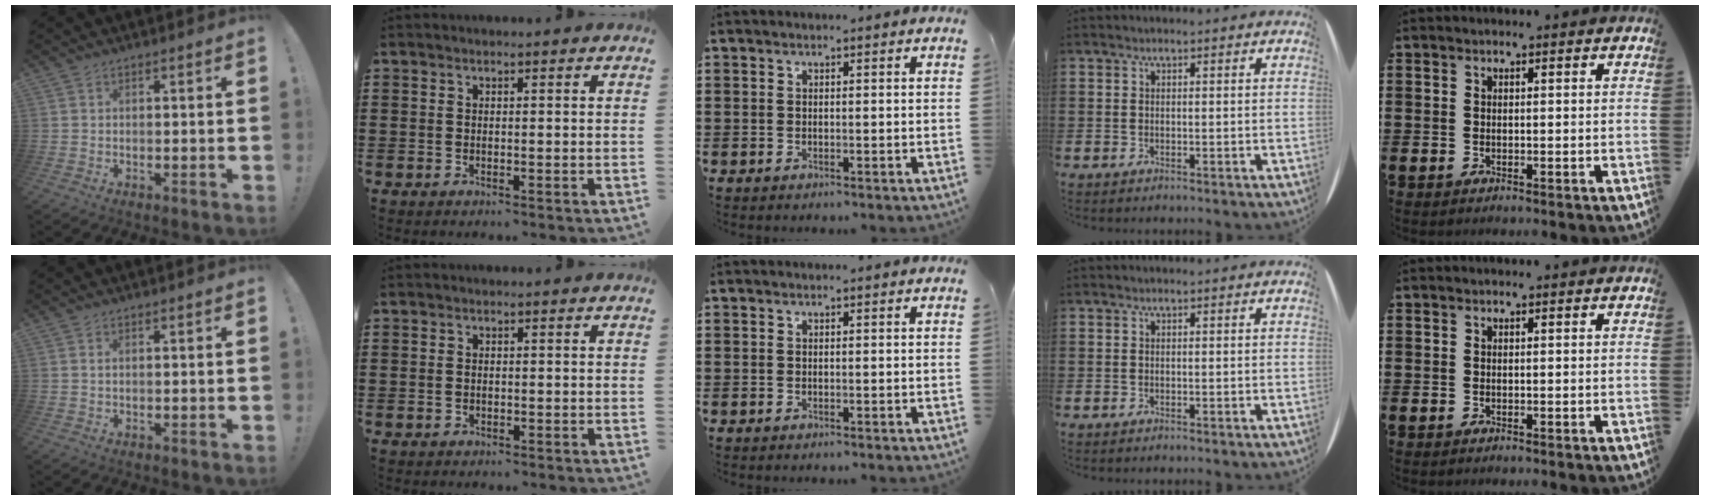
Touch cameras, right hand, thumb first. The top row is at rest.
{"thumb": {"total": 0.7, "force": [0.3, 0.1, 0.6], "torque": [-0.010, 0.001, 0.004]}, "index": {"total": 0.7, "force": [-0.2, 0.3, 0.6], "torque": [-0.015, -0.002, -0.004]}}